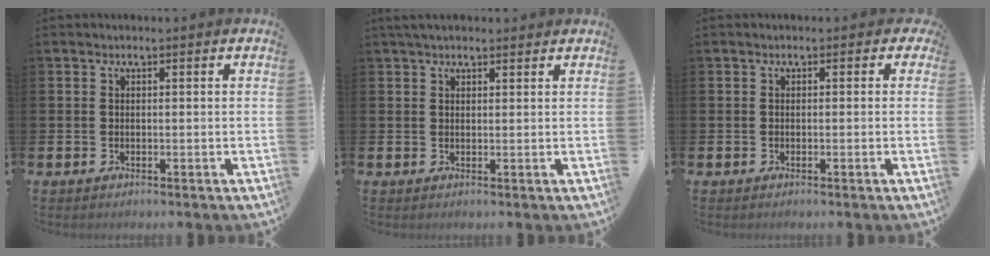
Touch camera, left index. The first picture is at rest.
{"total": 2.3, "force": [2.0, 0.8, 0.8], "torque": [-0.007, -0.001, 0.035]}
{"total": 1.0, "force": [-0.4, 0.8, 0.4], "torque": [-0.007, 0.008, -0.011]}